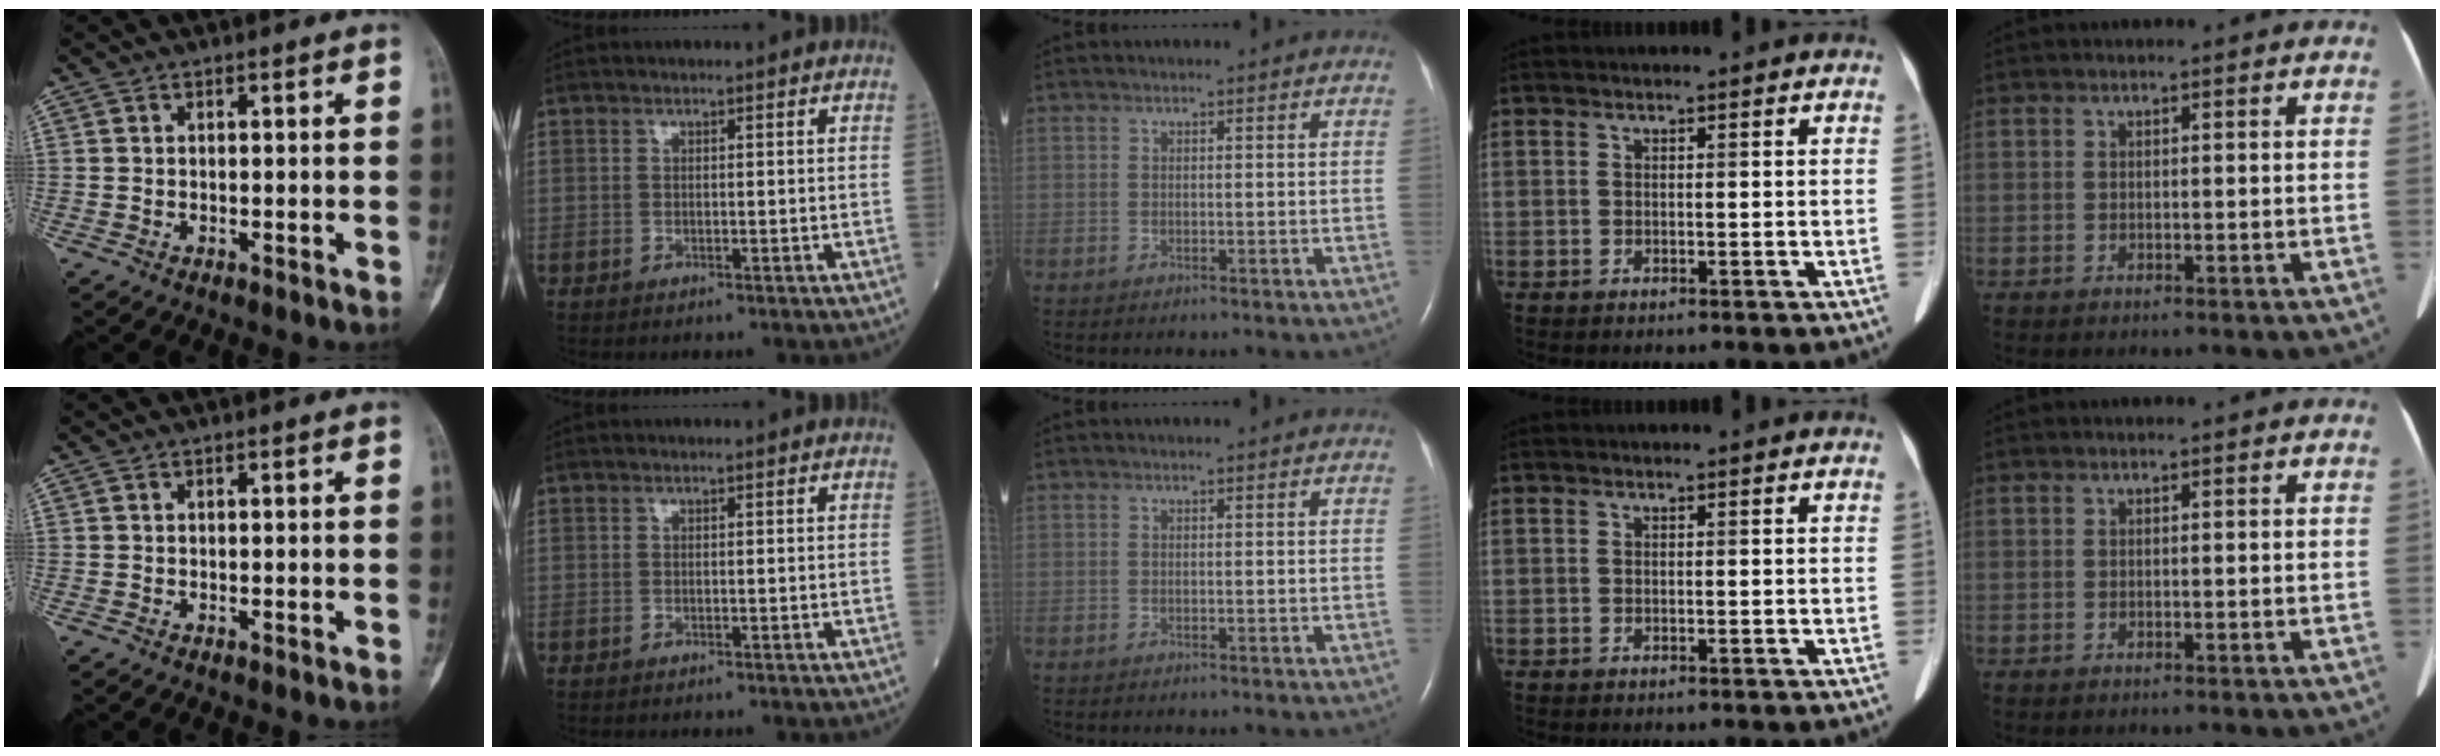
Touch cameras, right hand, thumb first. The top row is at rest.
{}